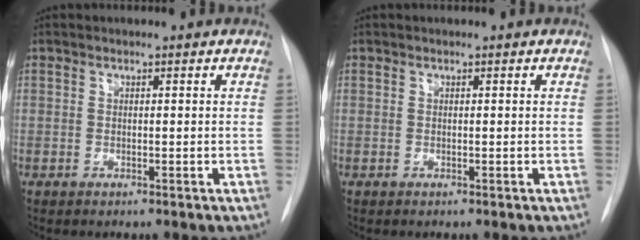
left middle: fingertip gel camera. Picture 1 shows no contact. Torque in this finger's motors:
{"motor_torque": [-0.12, -0.37, -0.01, 0.00]}